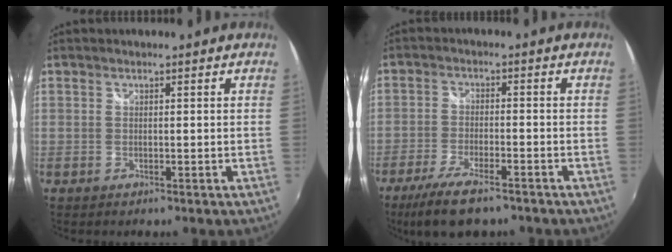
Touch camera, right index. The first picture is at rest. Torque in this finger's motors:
{"motor_torque": [1.03, -0.85, 0.19, 0.00]}